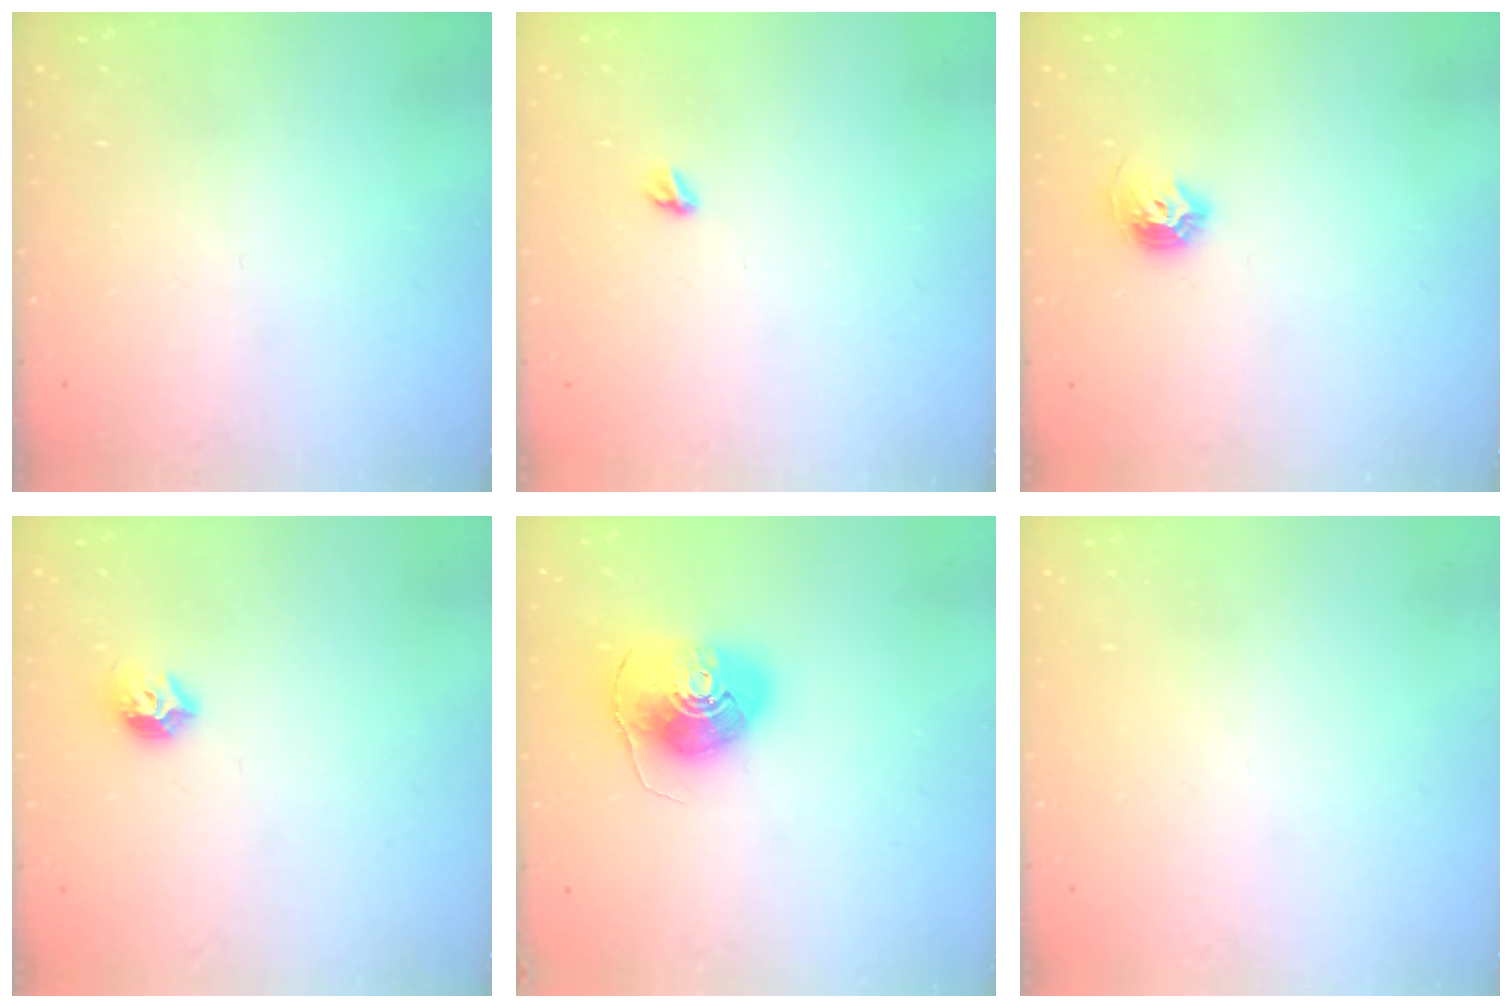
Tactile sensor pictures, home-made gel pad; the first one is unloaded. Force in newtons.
{"total": 4.2, "press": 4.2, "slide": 0.5}
{"total": 8.4, "press": 8.3, "slide": 0.9}
{"total": 8.2, "press": 8.2, "slide": 0.7}
{"total": 10.0, "press": 9.9, "slide": 1.4}
{"total": 0.7, "press": 0.7, "slide": 0.1}